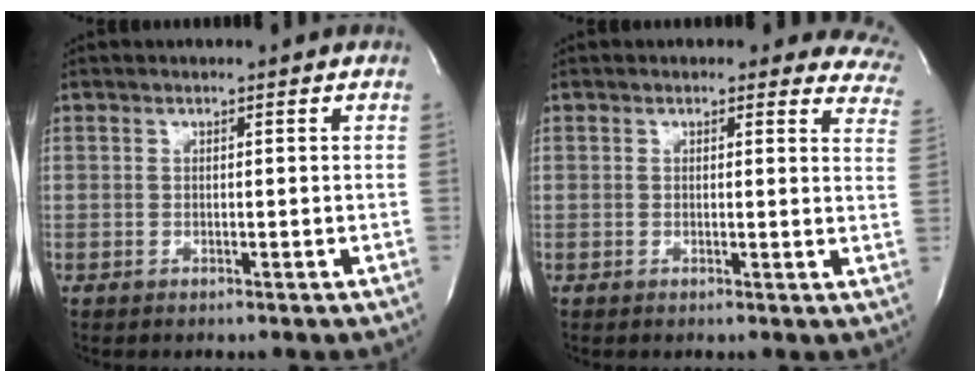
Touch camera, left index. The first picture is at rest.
{"total": 8.6, "force": [7.7, 3.6, 1.4], "torque": [0.034, -0.034, 0.032]}